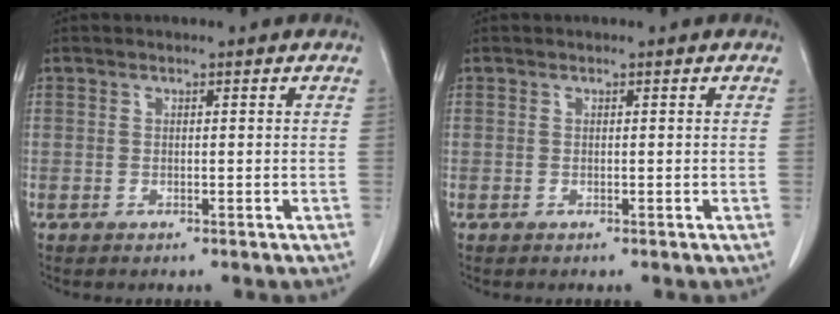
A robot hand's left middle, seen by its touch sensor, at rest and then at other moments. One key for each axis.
{"total": 0.0}